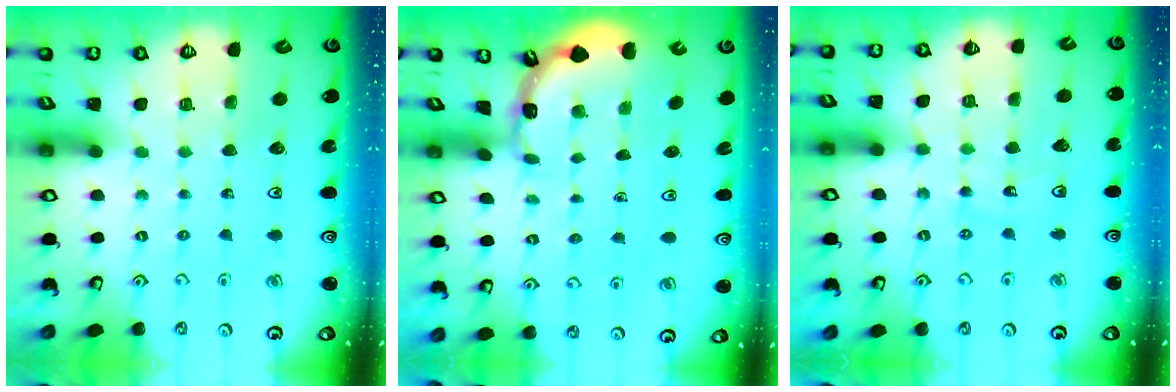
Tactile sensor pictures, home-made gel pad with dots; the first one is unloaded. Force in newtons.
{"total": 1.9, "press": 1.9, "slide": 0.1}
{"total": 11.0, "press": 10.6, "slide": 3.2}